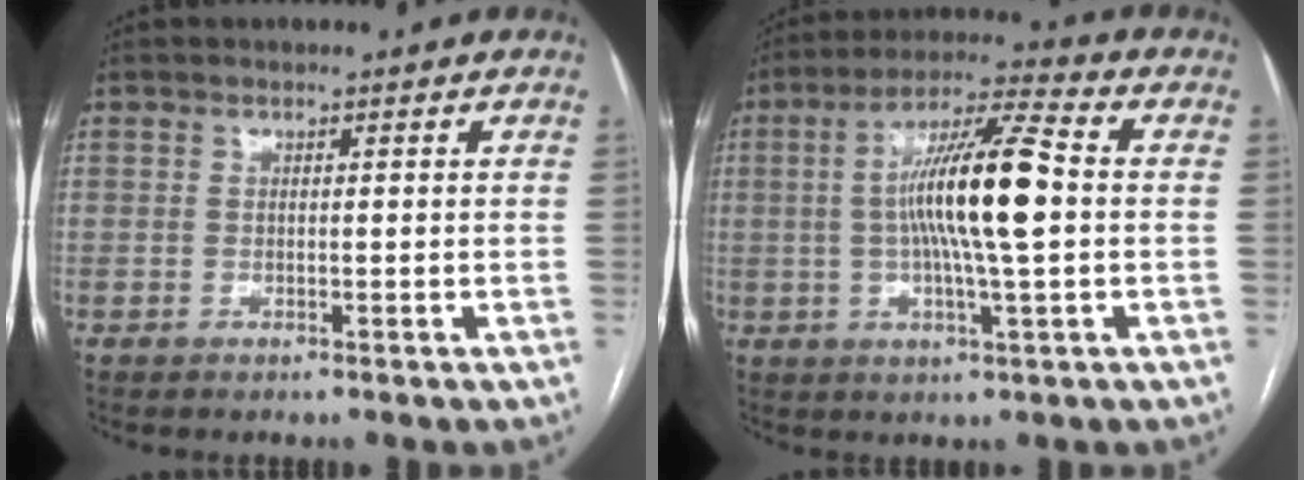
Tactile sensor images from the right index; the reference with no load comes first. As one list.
[{"total": 13.7, "force": [0.3, 0.9, 13.6], "torque": [-0.249, 0.012, 0.000]}]